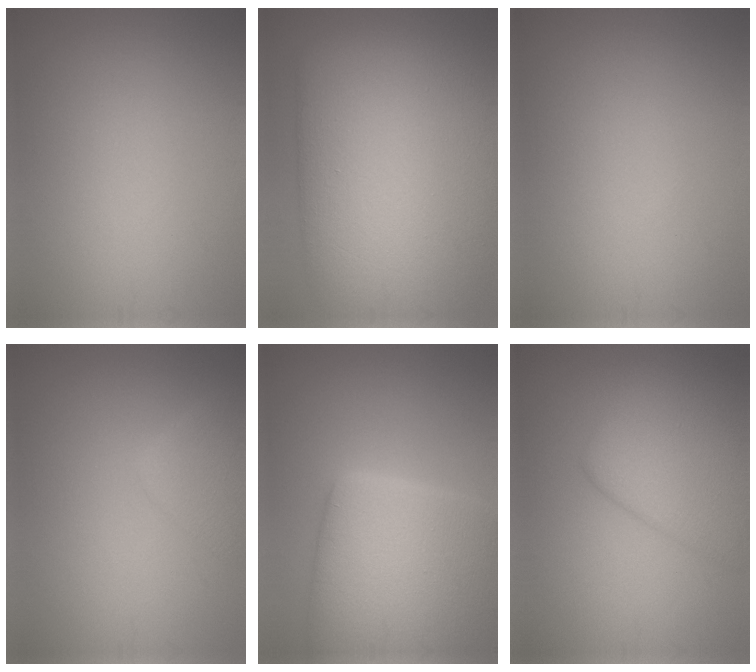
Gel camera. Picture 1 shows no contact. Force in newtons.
{"total": 15.5, "press": 15.5, "slide": 0.3}
{"total": 0.0}
{"total": 2.3, "press": 2.3, "slide": 0.2}
{"total": 12.9, "press": 12.9, "slide": 0.7}
{"total": 6.5, "press": 6.5, "slide": 0.2}